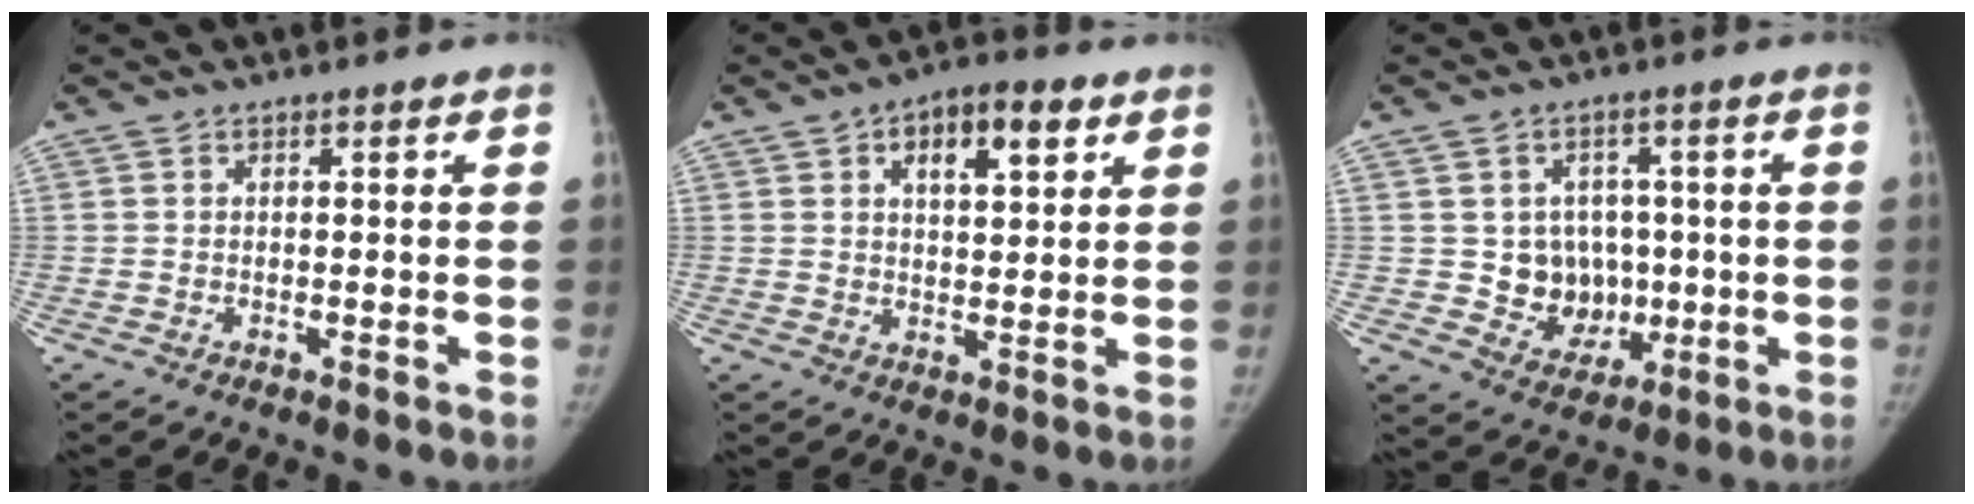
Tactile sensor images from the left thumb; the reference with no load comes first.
{"total": 9.6, "force": [4.2, 4.4, 7.4], "torque": [-0.088, -0.002, 0.062]}
{"total": 9.0, "force": [-0.1, 7.9, 4.2], "torque": [-0.014, 0.004, 0.014]}